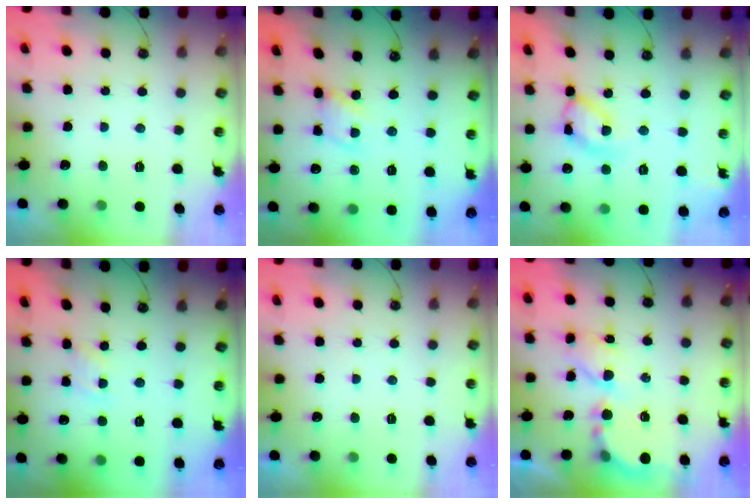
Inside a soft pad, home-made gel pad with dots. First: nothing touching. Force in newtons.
{"total": 2.1, "press": 2.1, "slide": 0.3}
{"total": 10.7, "press": 10.7, "slide": 1.0}
{"total": 1.7, "press": 1.6, "slide": 0.2}
{"total": 0.0}
{"total": 7.7, "press": 7.6, "slide": 0.6}